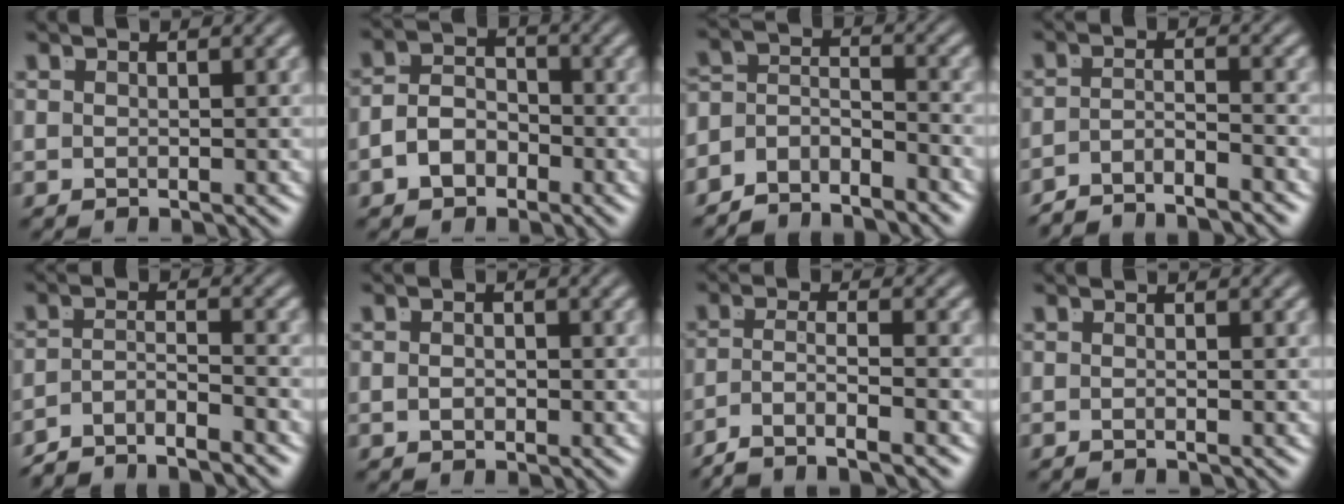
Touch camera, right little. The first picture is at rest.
{"total": 5.2, "force": [-2.1, 4.1, 2.4], "torque": [-0.038, -0.012, -0.036]}
{"total": 6.0, "force": [-2.5, 4.7, 2.7], "torque": [-0.047, -0.016, -0.055]}
{"total": 4.4, "force": [-4.2, 0.5, 1.2], "torque": [-0.012, -0.018, -0.065]}
{"total": 5.3, "force": [-4.6, 1.7, 1.9], "torque": [-0.029, -0.020, -0.075]}
{"total": 0.7, "force": [-0.6, -0.1, 0.4], "torque": [-0.010, -0.009, -0.004]}
{"total": 5.6, "force": [-4.4, 1.7, 3.0], "torque": [-0.061, -0.031, -0.061]}
{"total": 0.6, "force": [-0.5, -0.4, 0.2], "torque": [-0.002, 0.000, -0.008]}